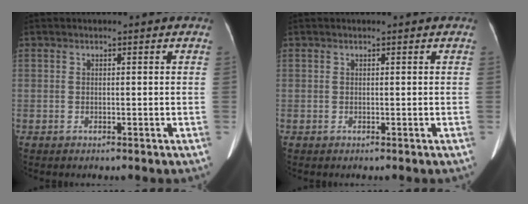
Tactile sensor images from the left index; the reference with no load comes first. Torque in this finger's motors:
{"motor_torque": [-0.26, -0.16, 0.01, 0.01]}